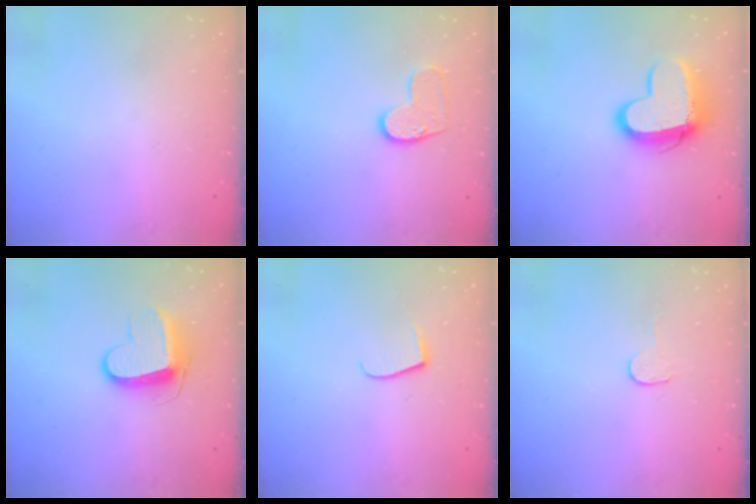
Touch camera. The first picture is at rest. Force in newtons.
{"total": 9.0, "press": 9.0, "slide": 0.5}
{"total": 13.1, "press": 13.0, "slide": 1.1}
{"total": 9.9, "press": 9.9, "slide": 0.3}
{"total": 5.9, "press": 5.9, "slide": 0.4}
{"total": 2.3, "press": 2.3, "slide": 0.2}